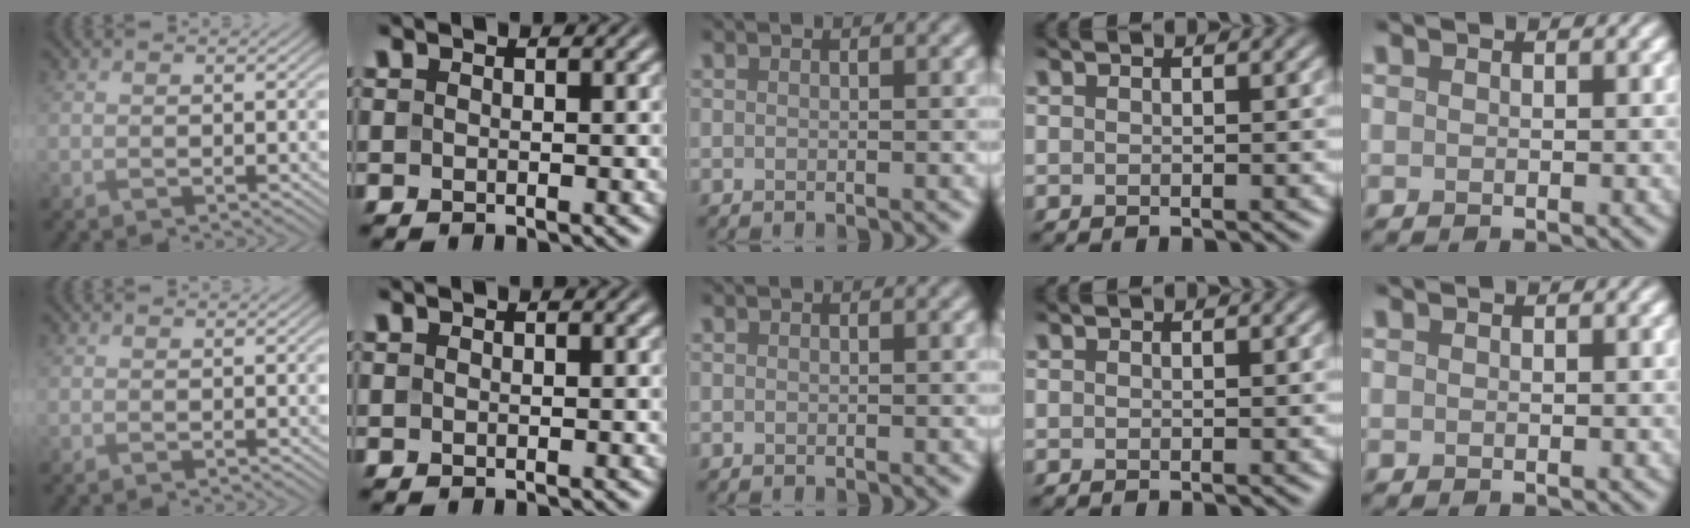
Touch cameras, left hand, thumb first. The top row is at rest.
{}